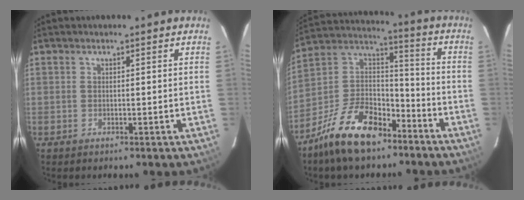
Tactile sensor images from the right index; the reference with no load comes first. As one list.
[{"total": 18.2, "force": [-12.1, 9.2, 10.1], "torque": [-0.213, 0.025, -0.207]}]